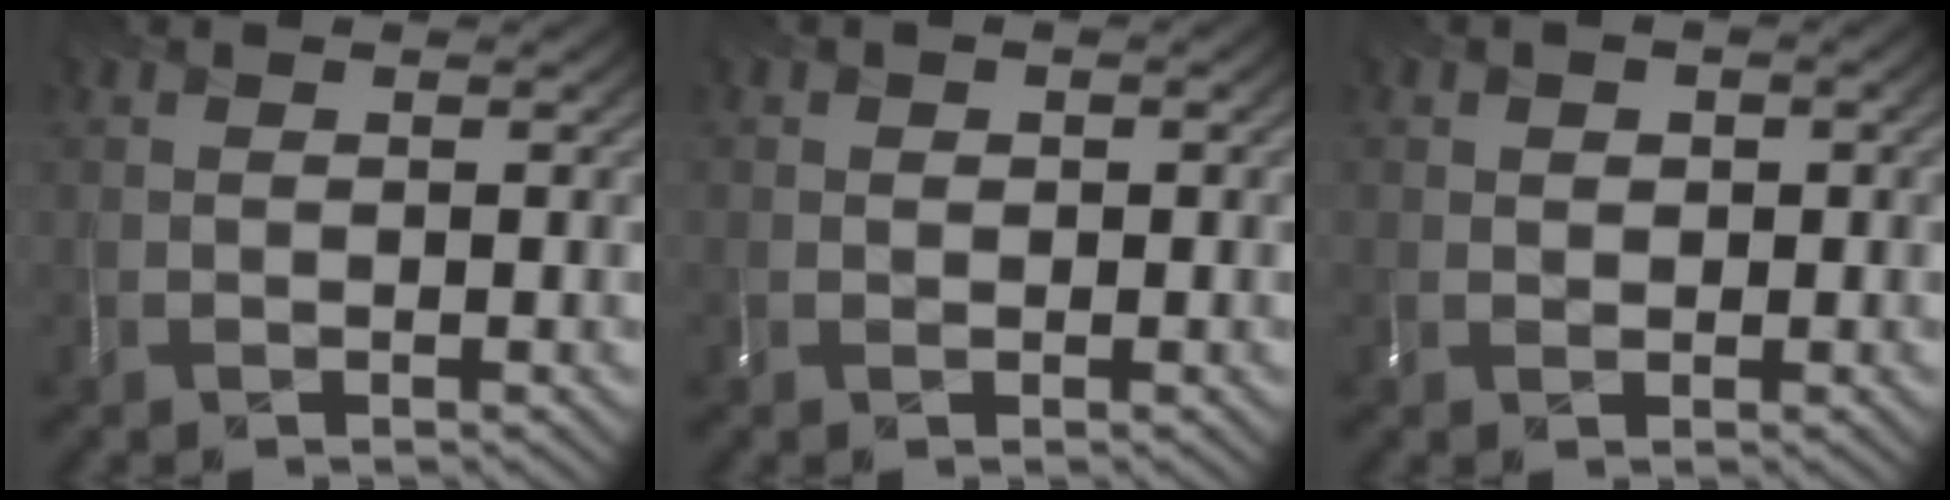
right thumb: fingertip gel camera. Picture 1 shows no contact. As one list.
[{"total": 0.6, "force": [0.0, 0.6, 0.0], "torque": [0.008, -0.005, 0.006]}, {"total": 1.3, "force": [0.3, 1.1, 0.6], "torque": [0.000, -0.003, 0.013]}]